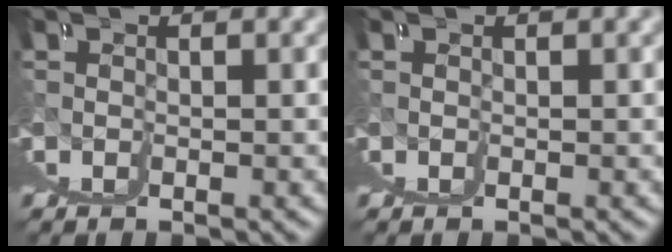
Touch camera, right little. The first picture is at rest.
{"total": 0.0}